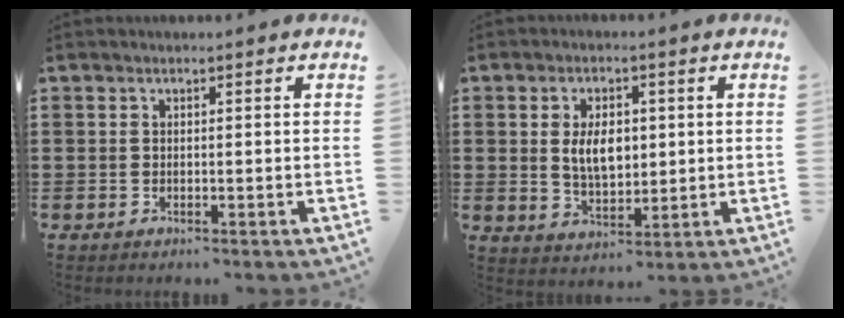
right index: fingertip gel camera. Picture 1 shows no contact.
{"total": 6.1, "force": [0.8, 3.4, 4.9], "torque": [-0.087, 0.005, 0.009]}